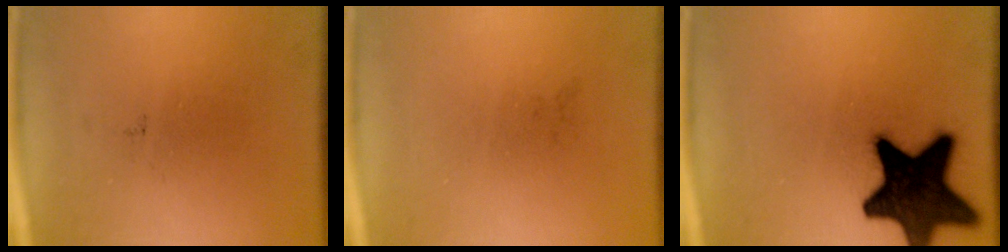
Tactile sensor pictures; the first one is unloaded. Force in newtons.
{"total": 0.0}
{"total": 18.2}